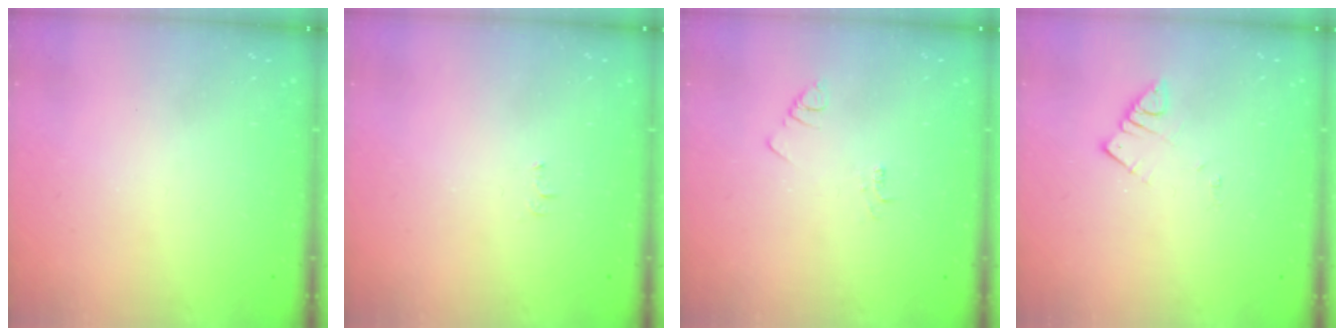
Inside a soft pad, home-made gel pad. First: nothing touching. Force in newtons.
{"total": 3.0, "press": 3.0, "slide": 0.5}
{"total": 2.1, "press": 2.1, "slide": 0.4}
{"total": 2.8, "press": 2.7, "slide": 0.3}